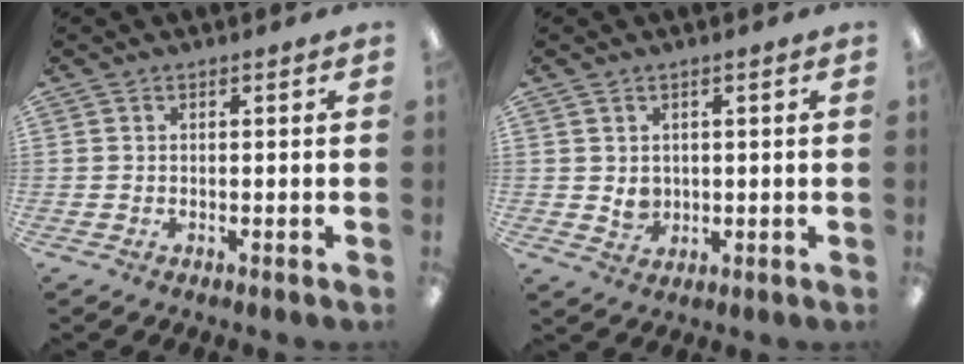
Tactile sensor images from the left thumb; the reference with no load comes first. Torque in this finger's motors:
{"motor_torque": [-0.01, 0.01, 0.05, -0.07, -0.02]}